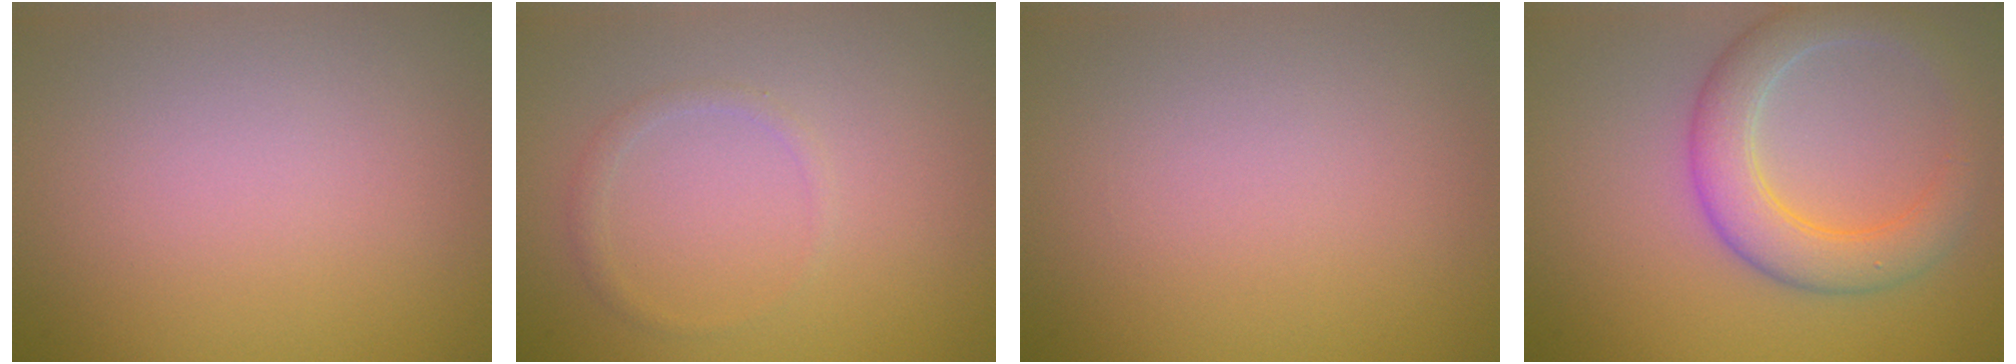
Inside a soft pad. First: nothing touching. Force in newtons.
{"total": 1.0, "press": 1.0, "slide": 0.1}
{"total": 0.0}
{"total": 5.2, "press": 5.2, "slide": 0.1}